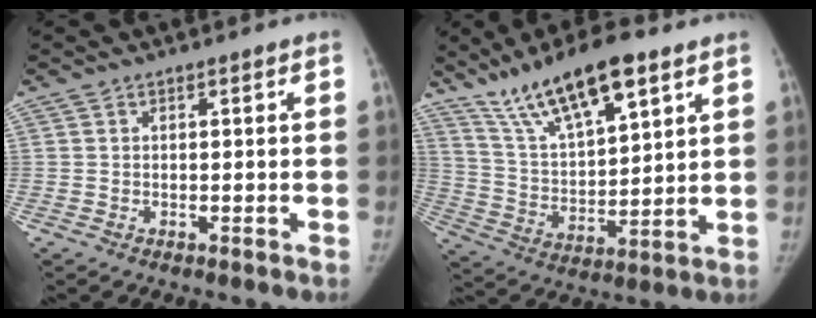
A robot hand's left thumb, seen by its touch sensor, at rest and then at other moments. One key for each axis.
{"total": 16.8, "fx": 10.9, "fy": 5.1, "fz": 11.7, "tx": -0.185, "ty": -0.042, "tz": 0.206}